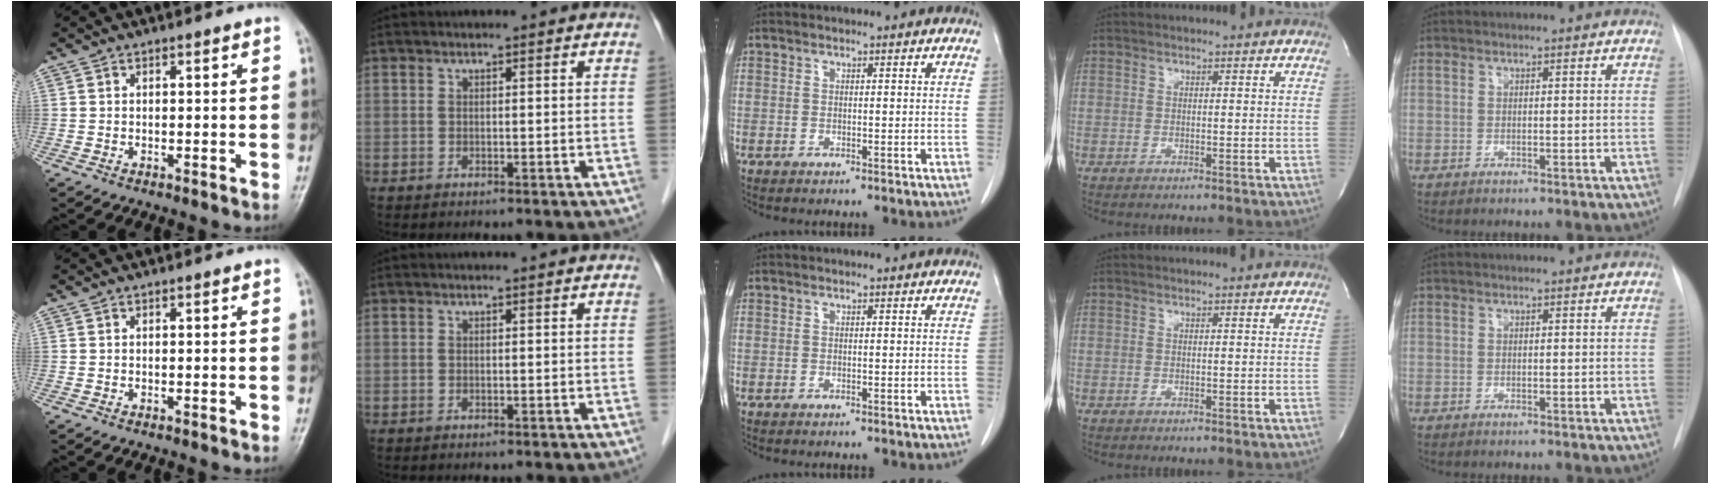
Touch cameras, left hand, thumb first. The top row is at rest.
{}